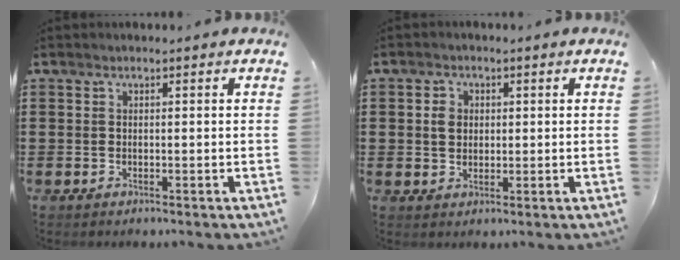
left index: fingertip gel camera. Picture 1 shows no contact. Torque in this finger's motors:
{"motor_torque": [0.58, 0.48, 0.06, 0.05]}